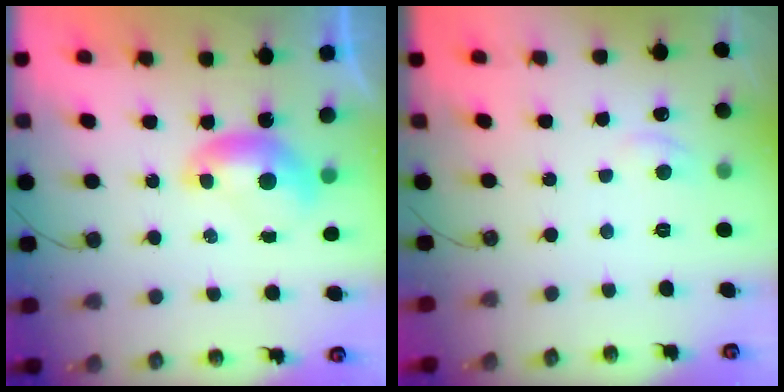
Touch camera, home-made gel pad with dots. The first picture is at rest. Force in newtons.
{"total": 1.0, "press": 0.4, "slide": 0.9}